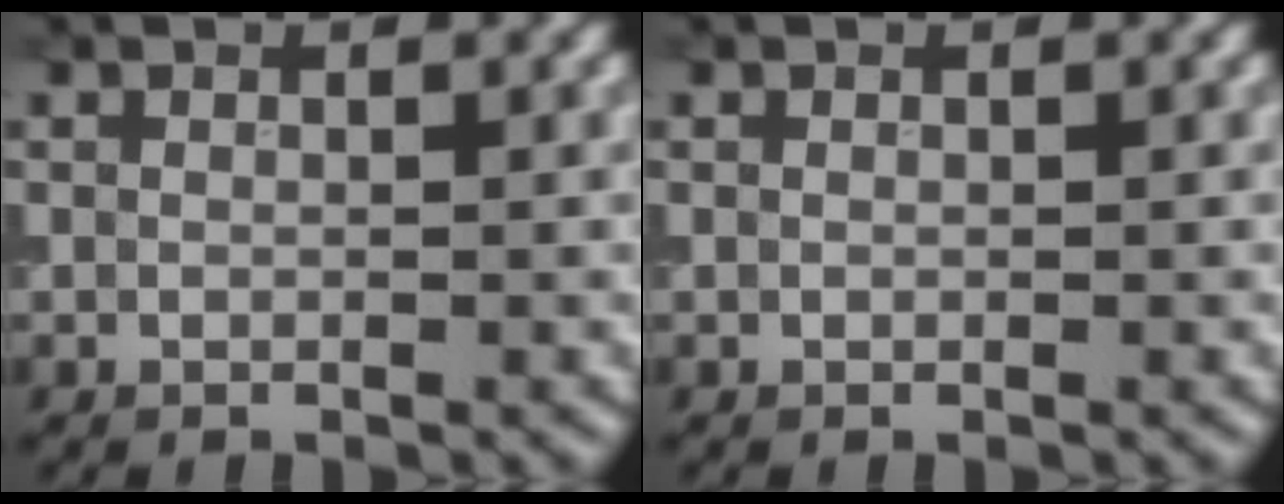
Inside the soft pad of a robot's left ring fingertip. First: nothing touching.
{"total": 0.0}